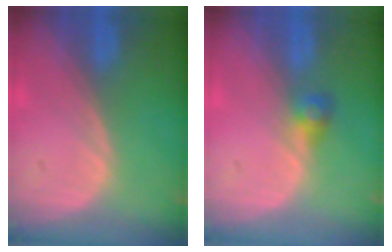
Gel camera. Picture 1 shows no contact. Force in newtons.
{"total": 2.5, "press": 2.4, "slide": 0.7}